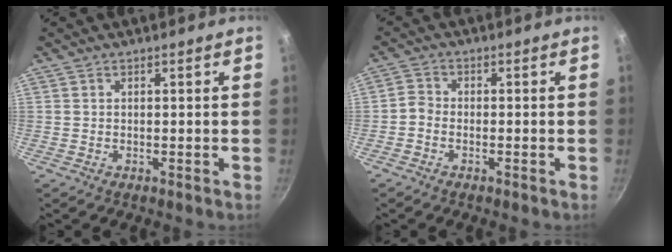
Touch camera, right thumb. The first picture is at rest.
{"total": 2.3, "force": [-1.5, 1.4, 0.9], "torque": [-0.025, 0.014, -0.037]}